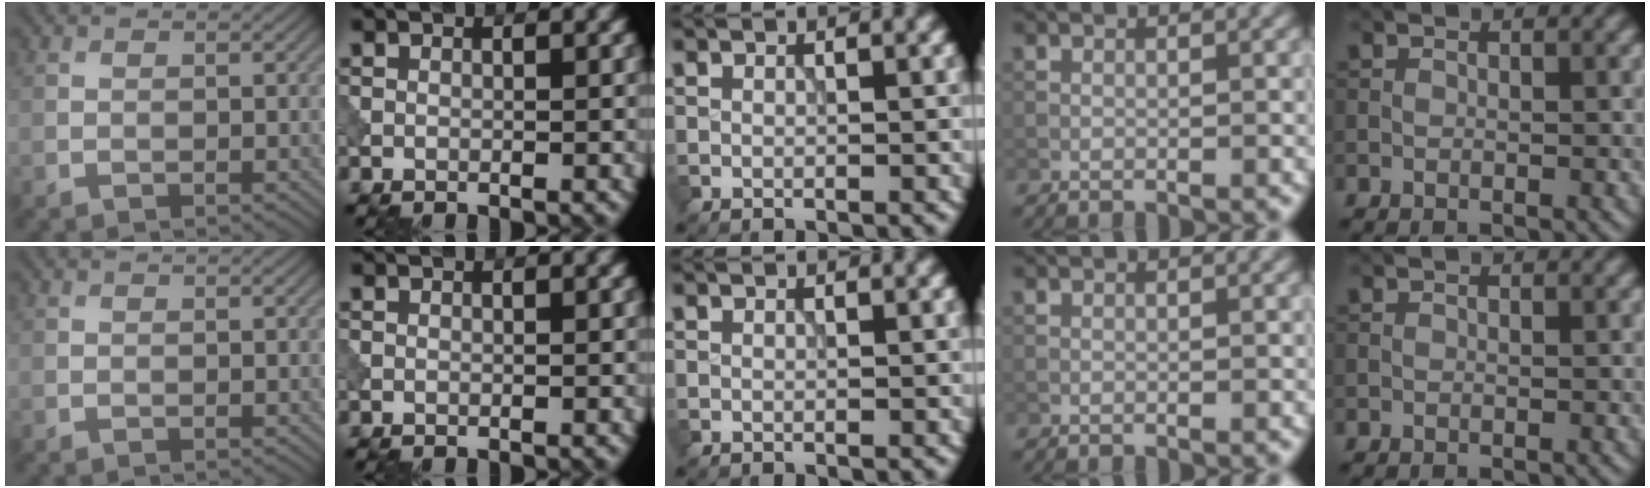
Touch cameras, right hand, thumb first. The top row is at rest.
{}